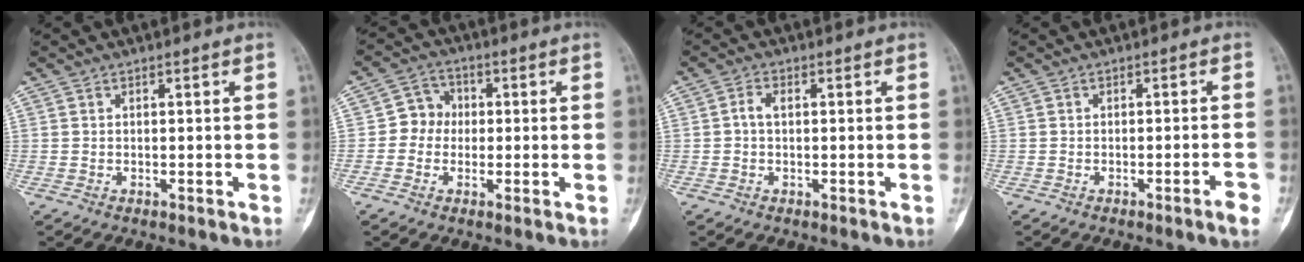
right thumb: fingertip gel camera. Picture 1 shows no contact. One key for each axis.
{"total": 5.2, "fx": -0.3, "fy": 4.8, "fz": 2.0, "tx": -0.002, "ty": 0.012, "tz": -0.018}
{"total": 2.1, "fx": 0.1, "fy": 1.2, "fz": 1.7, "tx": -0.031, "ty": 0.006, "tz": -0.002}
{"total": 2.6, "fx": -1.5, "fy": 0.0, "fz": 2.1, "tx": -0.035, "ty": 0.006, "tz": -0.021}